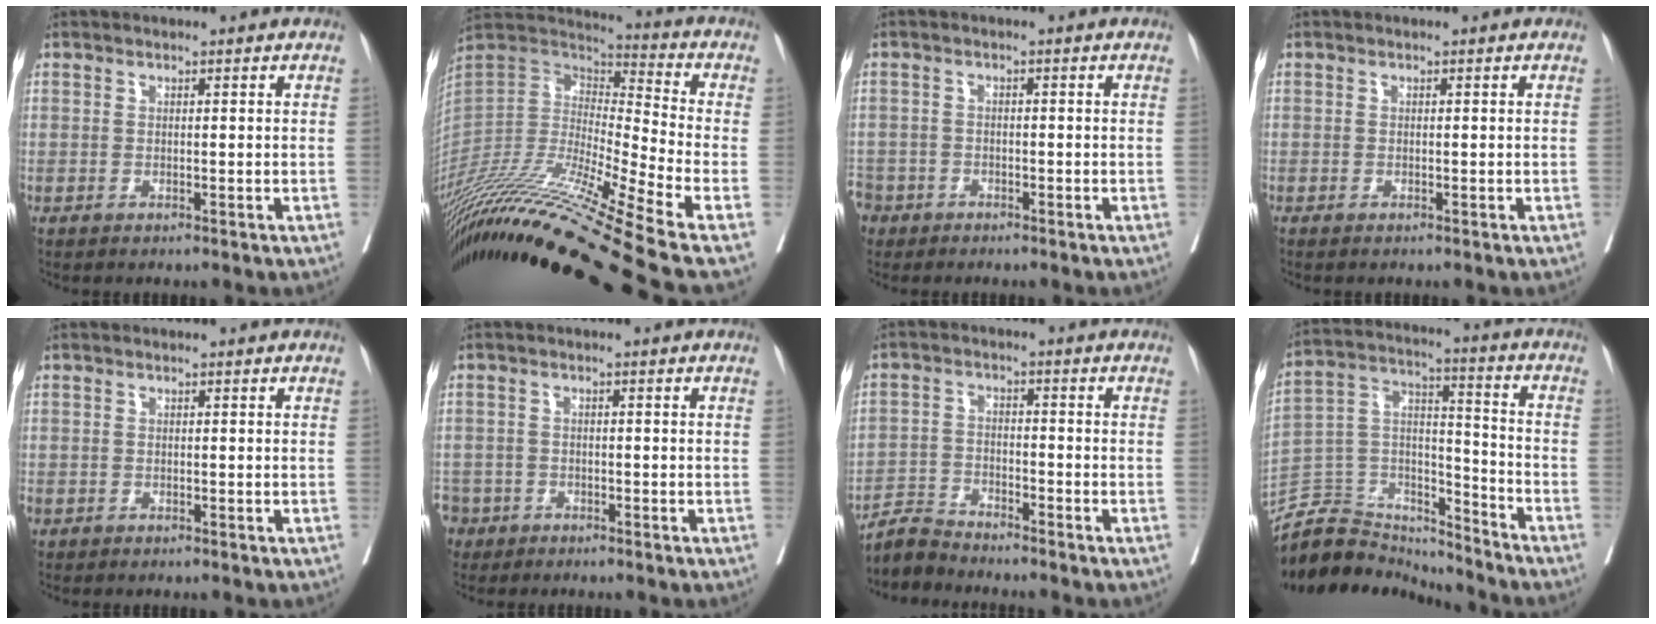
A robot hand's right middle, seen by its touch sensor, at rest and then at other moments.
{"total": 30.8, "force": [-24.6, -2.0, 18.5], "torque": [-0.360, -0.056, -0.438]}
{"total": 5.1, "force": [-3.6, 3.6, 0.1], "torque": [-0.014, 0.003, -0.073]}
{"total": 0.7, "force": [-0.6, 0.1, 0.3], "torque": [-0.011, -0.003, -0.009]}
{"total": 0.8, "force": [-0.5, 0.7, 0.2], "torque": [-0.011, 0.002, -0.008]}
{"total": 5.2, "force": [-3.5, 3.9, 0.0], "torque": [-0.011, 0.005, -0.065]}
{"total": 4.4, "force": [-4.4, 0.1, -0.5], "torque": [0.005, -0.008, -0.085]}
{"total": 14.6, "force": [-14.1, 3.9, 0.9], "torque": [-0.013, 0.060, -0.252]}